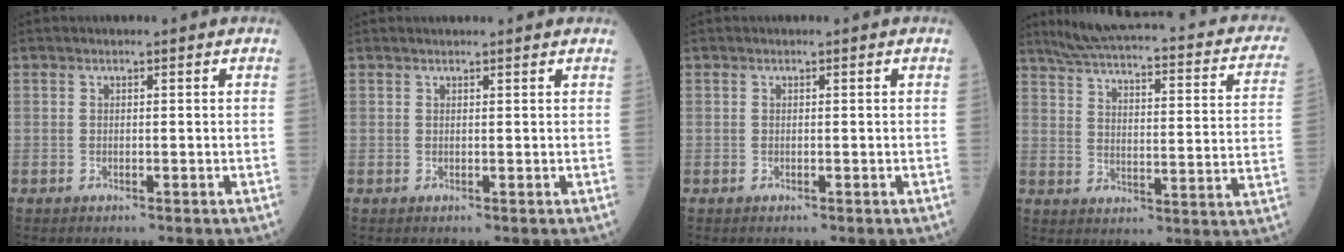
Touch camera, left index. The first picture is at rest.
{"total": 3.3, "force": [3.2, 0.3, 1.0], "torque": [-0.013, 0.024, 0.036]}
{"total": 0.0}
{"total": 22.1, "force": [16.8, 5.4, 13.2], "torque": [-0.185, 0.004, 0.197]}